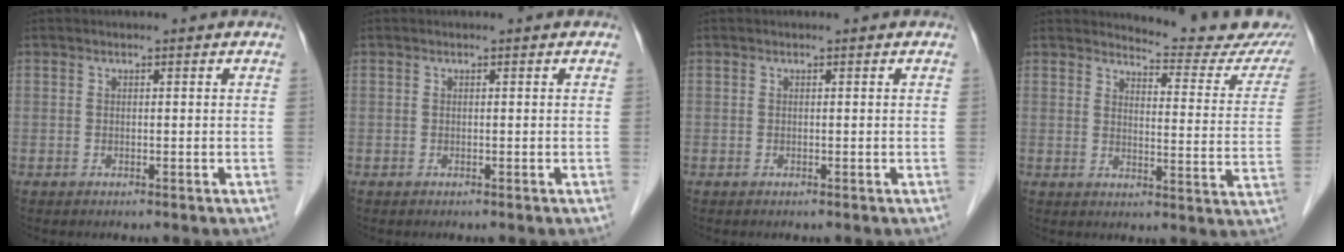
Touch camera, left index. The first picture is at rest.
{"total": 0.0}
{"total": 0.0}
{"total": 14.0, "force": [13.8, 0.9, 2.6], "torque": [-0.019, -0.084, 0.142]}